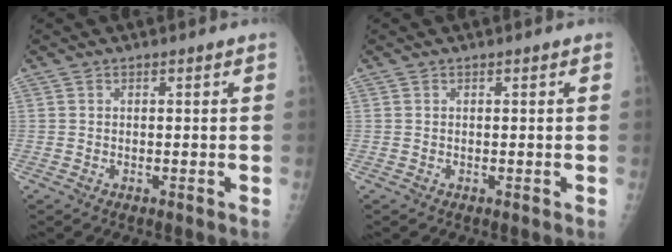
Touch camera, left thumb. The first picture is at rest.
{"total": 0.0}